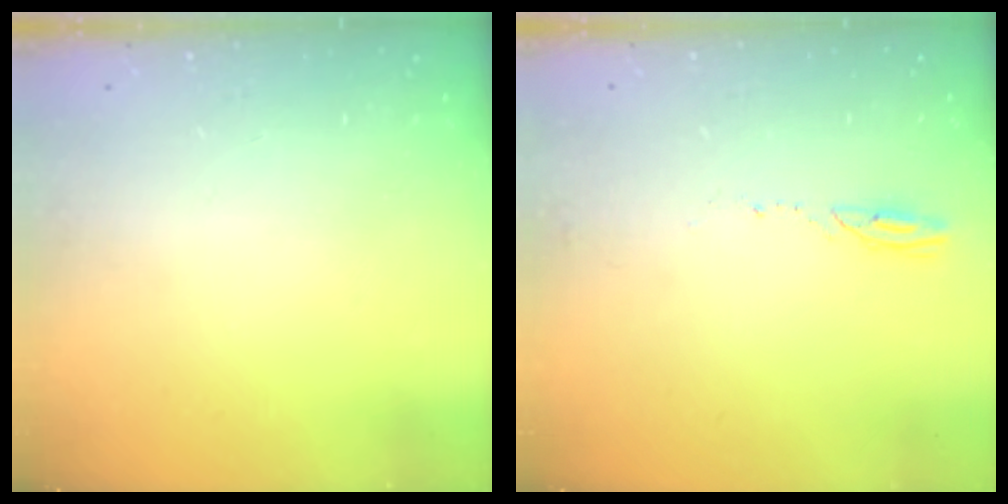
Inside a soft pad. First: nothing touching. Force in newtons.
{"total": 2.6, "press": 2.6, "slide": 0.3}